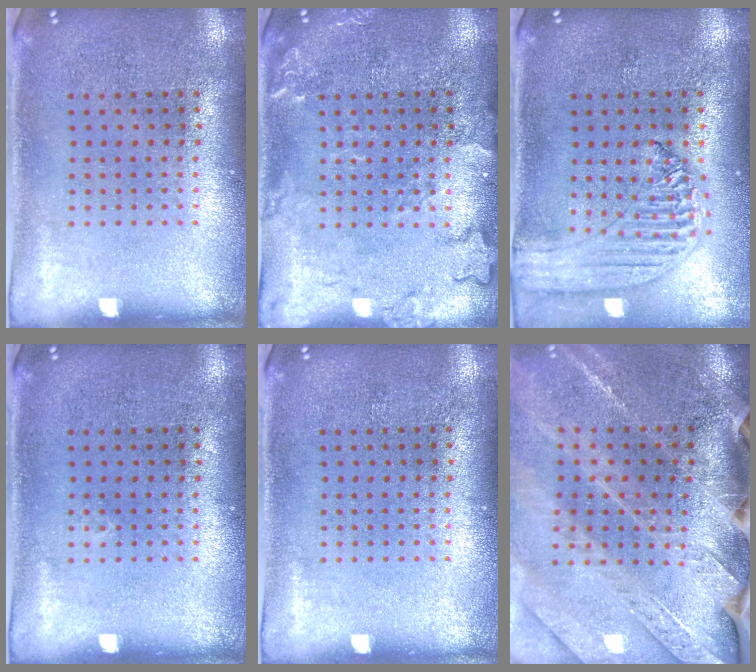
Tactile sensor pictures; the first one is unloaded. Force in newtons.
{"total": 2.5, "press": 2.5, "slide": 0.4}
{"total": 1.4, "press": 1.3, "slide": 0.3}
{"total": 0.0}
{"total": 0.0}
{"total": 3.2, "press": 3.0, "slide": 1.2}